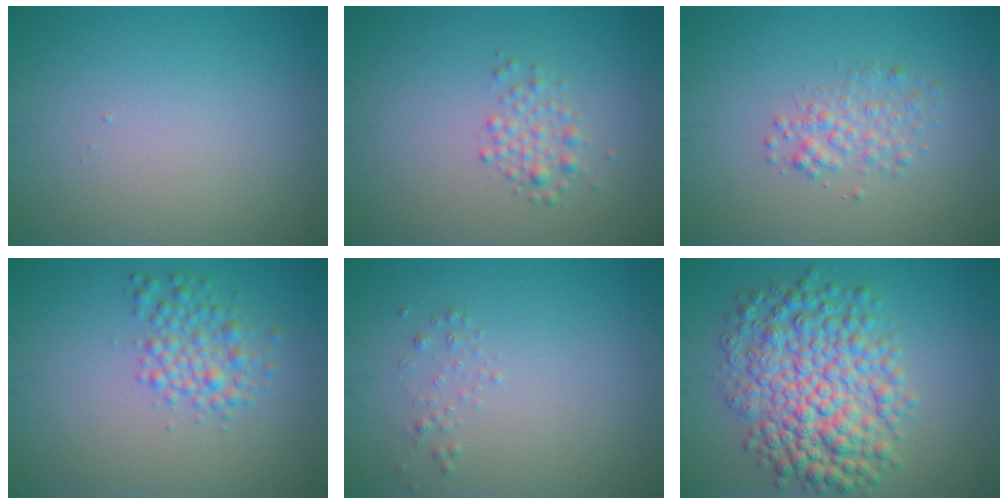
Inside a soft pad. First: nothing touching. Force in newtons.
{"total": 1.8, "press": 1.8, "slide": 0.1}
{"total": 2.1, "press": 2.1, "slide": 0.1}
{"total": 2.8, "press": 2.8, "slide": 0.0}
{"total": 0.7, "press": 0.7, "slide": 0.0}
{"total": 8.4, "press": 8.4, "slide": 0.1}